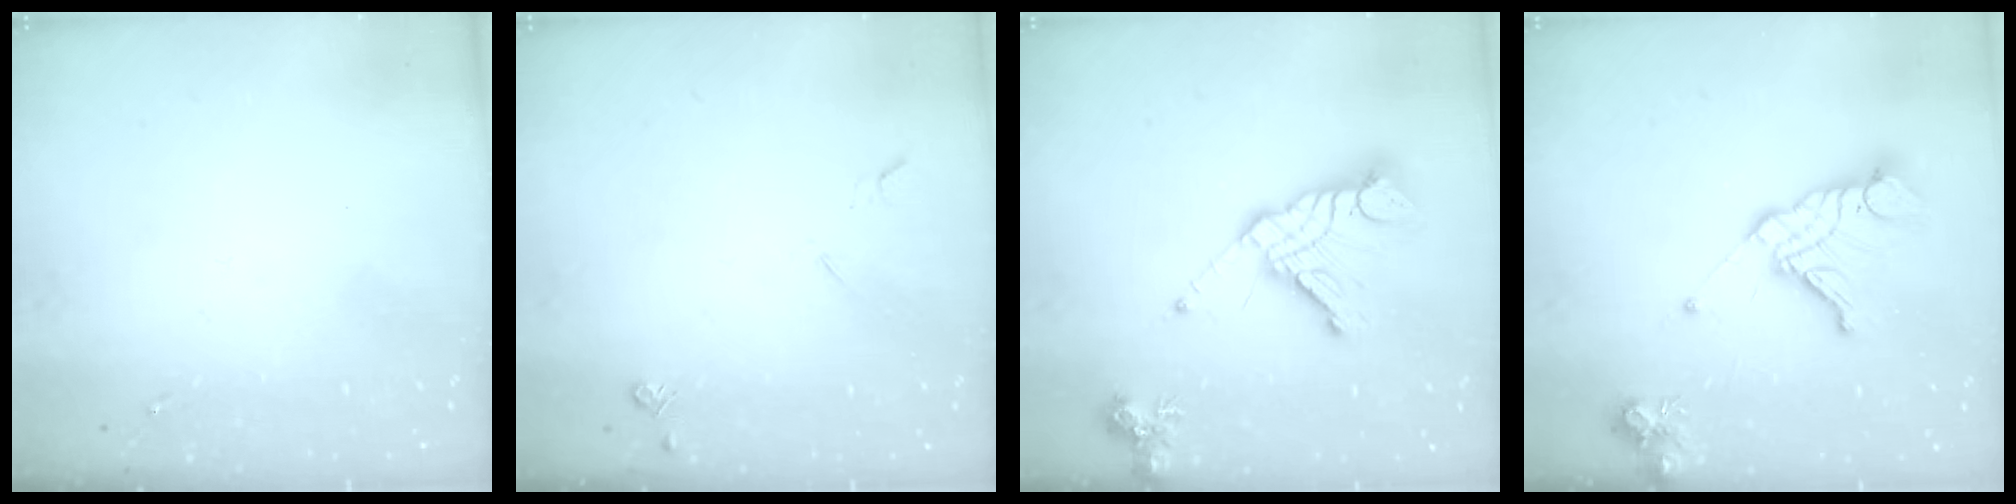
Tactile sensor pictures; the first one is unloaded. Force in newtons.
{"total": 4.6, "press": 4.5, "slide": 0.7}
{"total": 17.2, "press": 17.0, "slide": 2.4}
{"total": 15.8, "press": 15.7, "slide": 1.7}